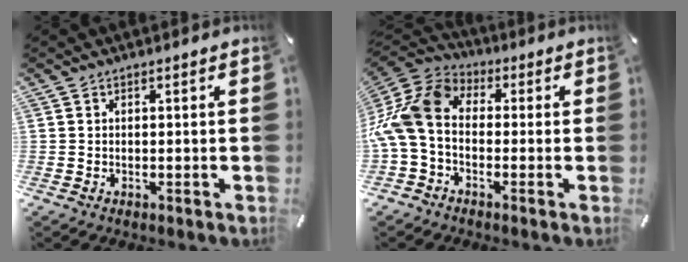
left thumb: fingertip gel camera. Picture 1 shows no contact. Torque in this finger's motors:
{"motor_torque": [2.43, 2.58, 1.38, 1.06, 0.22]}